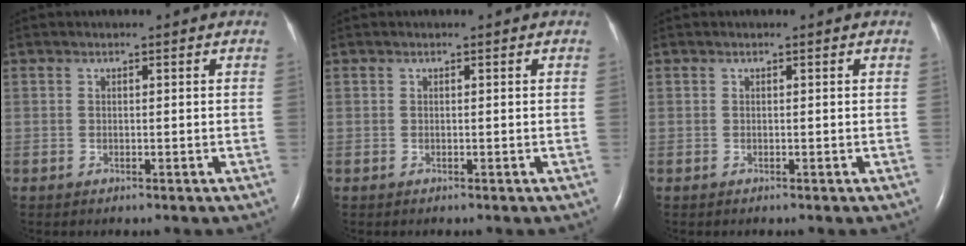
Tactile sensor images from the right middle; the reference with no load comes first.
{"total": 0.0}
{"total": 0.0}